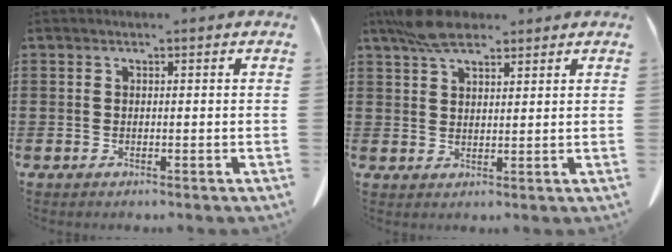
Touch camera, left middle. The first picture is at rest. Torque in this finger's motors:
{"motor_torque": [1.17, 0.97, 0.18, 0.07]}